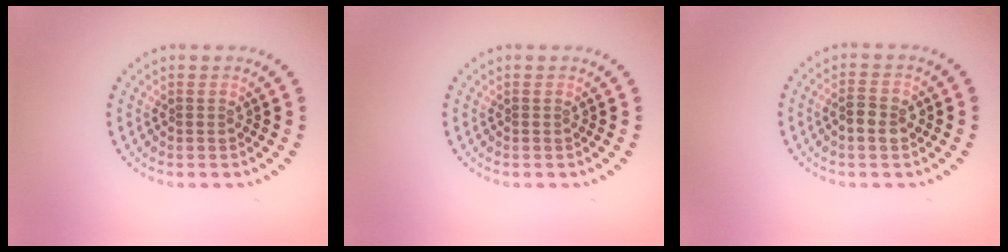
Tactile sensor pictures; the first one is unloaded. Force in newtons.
{"total": 0.0}
{"total": 2.3, "press": 2.3, "slide": 0.4}